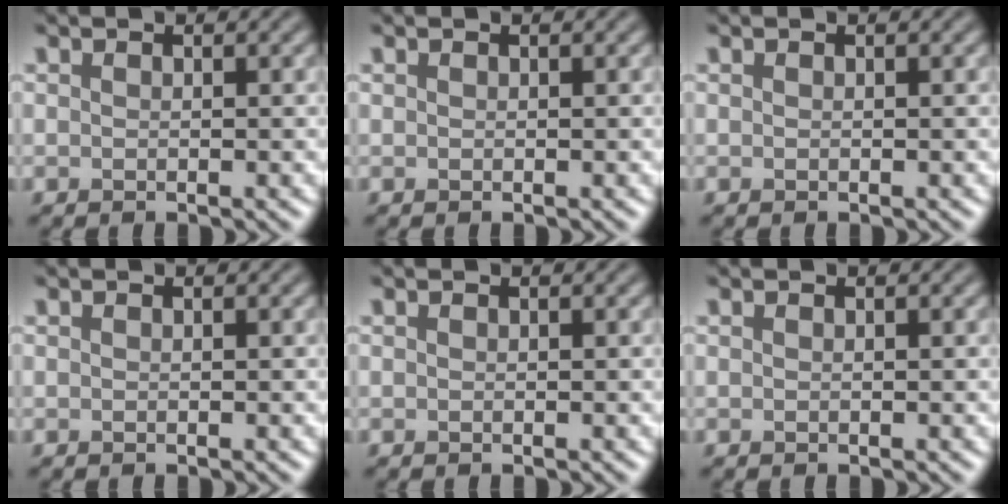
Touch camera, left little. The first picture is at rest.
{"total": 0.0}
{"total": 0.0}
{"total": 0.0}
{"total": 0.0}
{"total": 0.0}